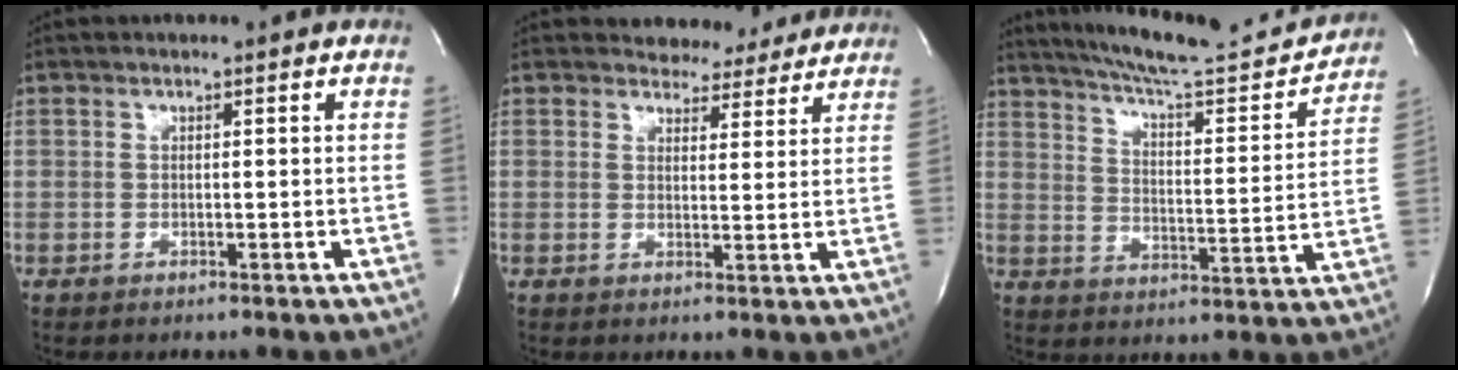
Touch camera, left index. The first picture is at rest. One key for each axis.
{"total": 5.7, "fx": 5.3, "fy": 2.0, "fz": 0.1, "tx": 0.004, "ty": -0.003, "tz": 0.059}
{"total": 20.1, "fx": 18.7, "fy": 1.6, "fz": 7.2, "tx": -0.115, "ty": -0.034, "tz": 0.258}